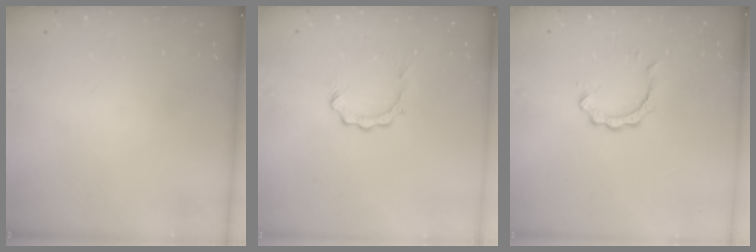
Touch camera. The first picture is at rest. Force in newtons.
{"total": 2.9, "press": 2.9, "slide": 0.4}
{"total": 2.3, "press": 2.3, "slide": 0.2}